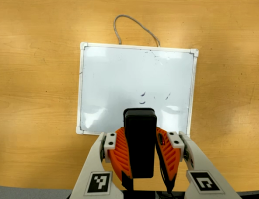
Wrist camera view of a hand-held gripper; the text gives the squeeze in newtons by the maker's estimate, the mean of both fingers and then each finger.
{"total": 8.4, "left": 6.5, "right": 10.2}